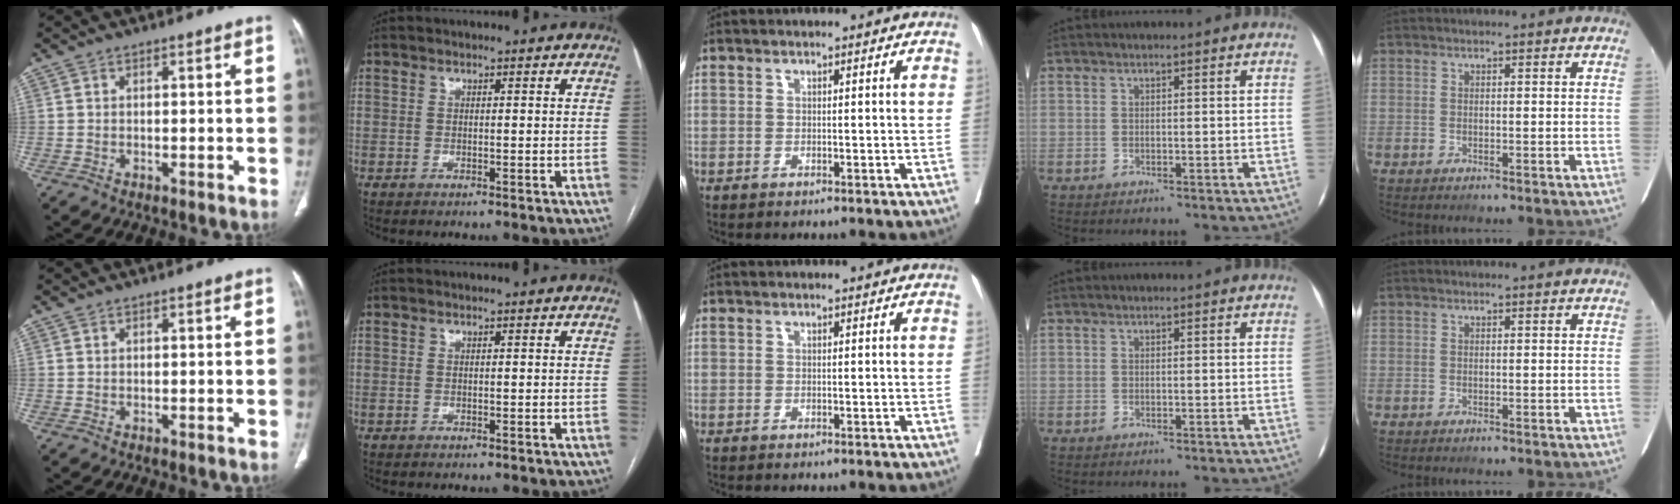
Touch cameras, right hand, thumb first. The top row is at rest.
{}